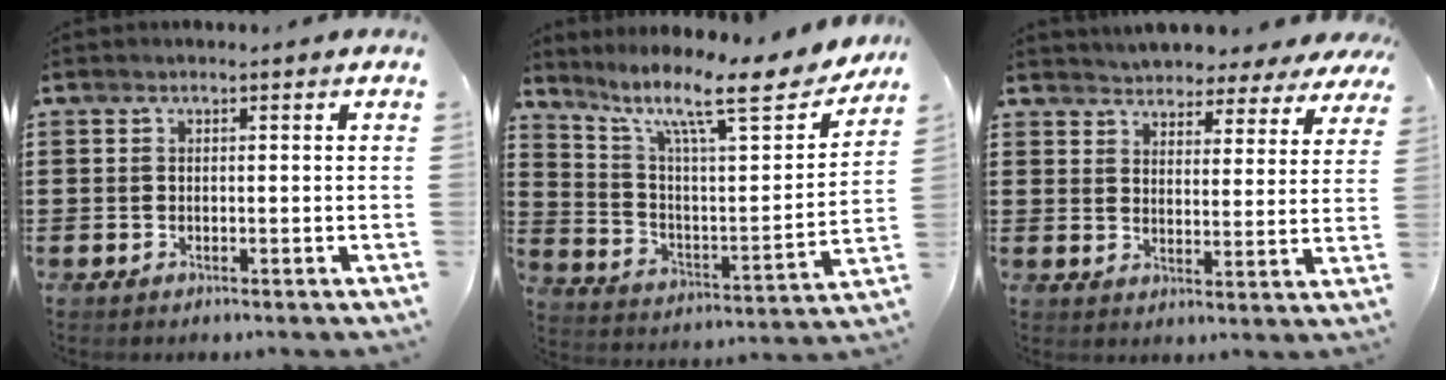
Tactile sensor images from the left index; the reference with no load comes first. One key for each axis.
{"total": 13.0, "fx": 9.6, "fy": 2.6, "fz": 8.4, "tx": -0.167, "ty": -0.058, "tz": 0.149}
{"total": 4.1, "fx": 4.0, "fy": 0.7, "fz": -0.5, "tx": -0.016, "ty": -0.022, "tz": 0.070}